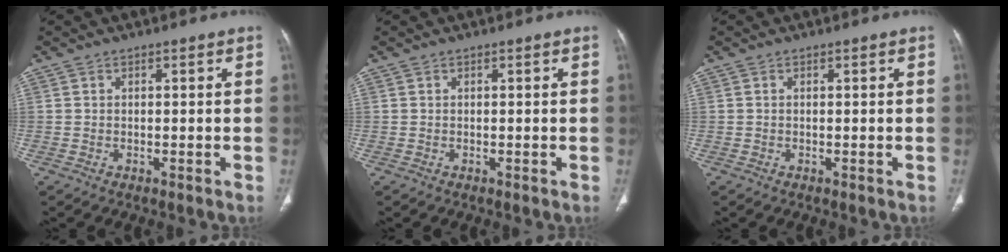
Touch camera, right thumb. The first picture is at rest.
{"total": 0.0}
{"total": 0.0}